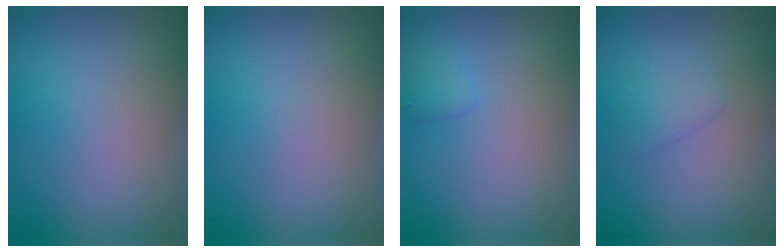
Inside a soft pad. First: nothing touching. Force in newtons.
{"total": 0.0}
{"total": 1.2, "press": 1.2, "slide": 0.1}
{"total": 1.7, "press": 1.7, "slide": 0.1}